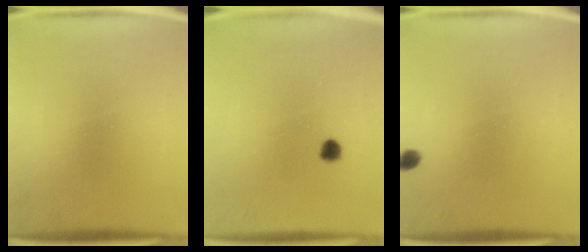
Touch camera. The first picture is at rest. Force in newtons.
{"total": 2.3}
{"total": 1.4}